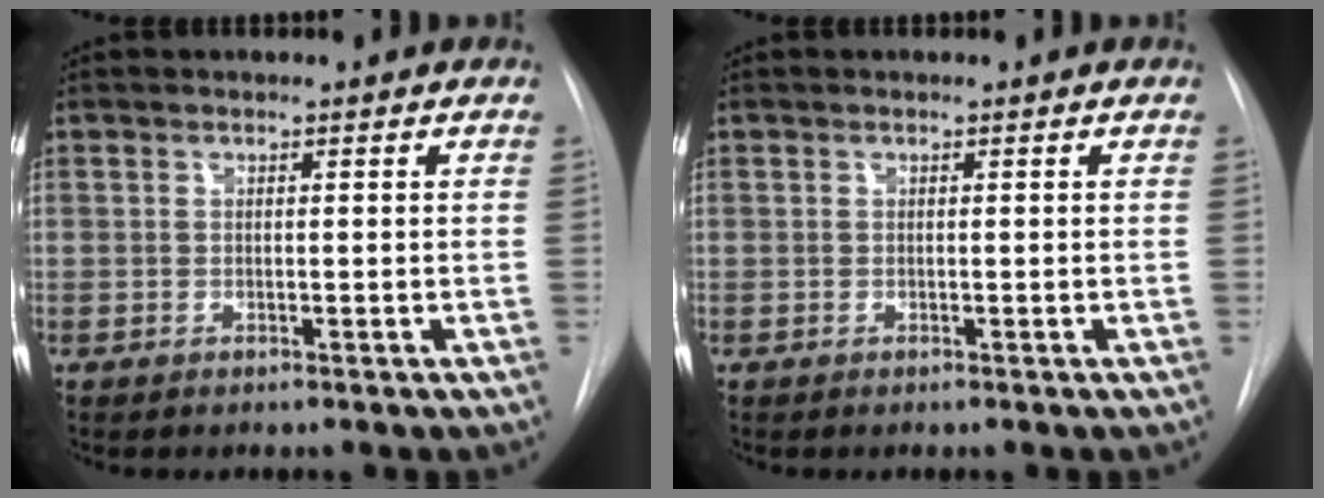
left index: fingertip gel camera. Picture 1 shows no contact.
{"total": 0.0}